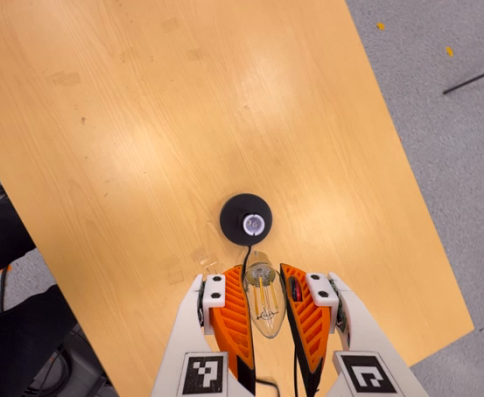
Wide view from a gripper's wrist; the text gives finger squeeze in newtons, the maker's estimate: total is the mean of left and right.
{"total": 18.2, "left": 19.6, "right": 16.7}